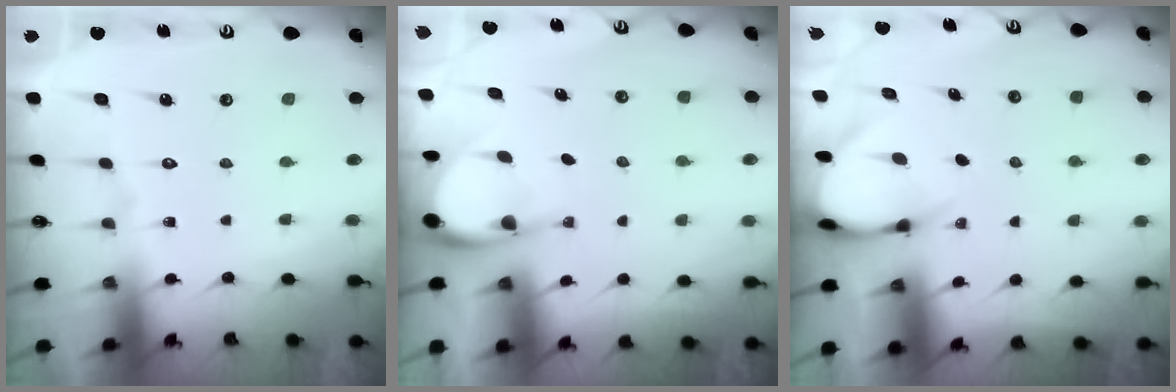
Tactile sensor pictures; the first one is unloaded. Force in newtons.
{"total": 4.0, "press": 4.0, "slide": 0.2}
{"total": 3.6, "press": 3.5, "slide": 0.3}